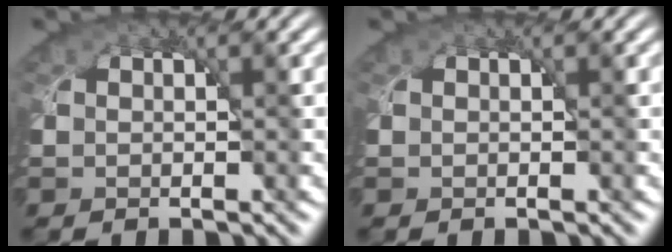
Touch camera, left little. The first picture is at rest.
{"total": 0.0}